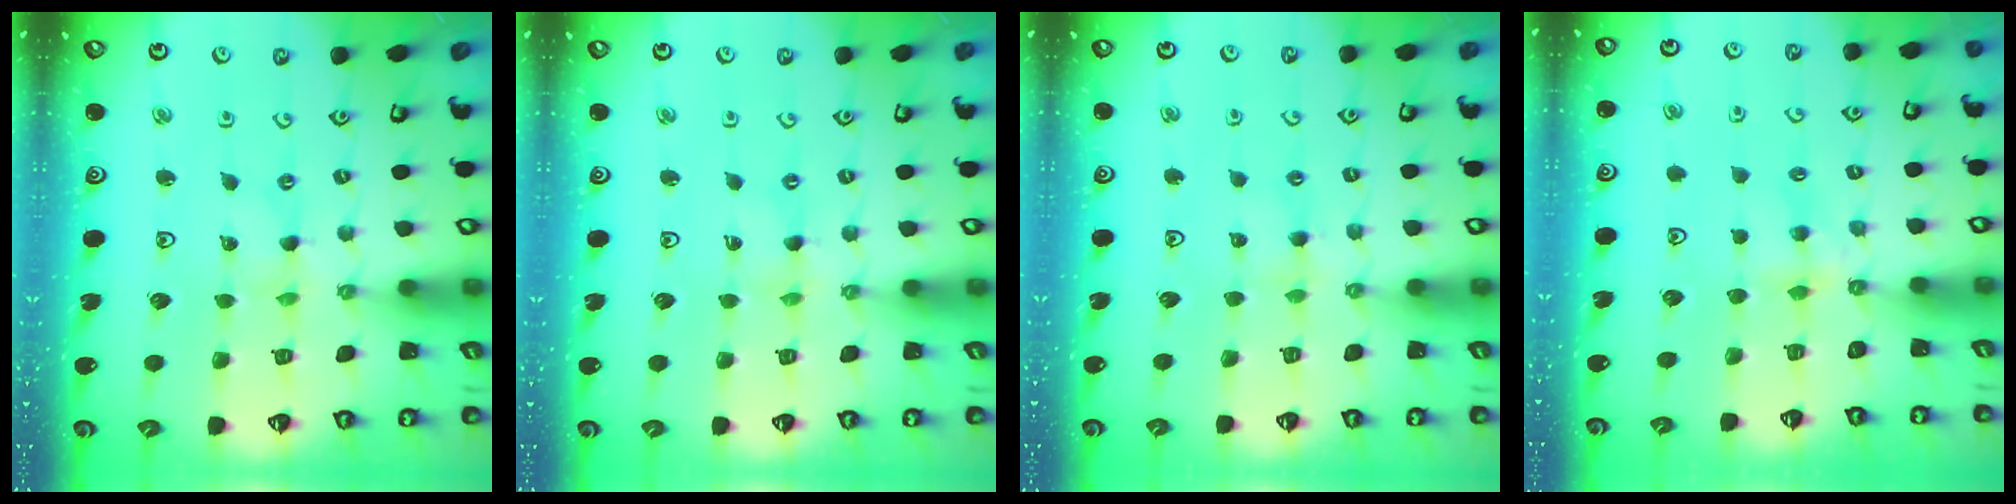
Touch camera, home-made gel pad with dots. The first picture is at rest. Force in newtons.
{"total": 0.0}
{"total": 2.7, "press": 2.7, "slide": 0.5}
{"total": 3.8, "press": 3.7, "slide": 0.4}